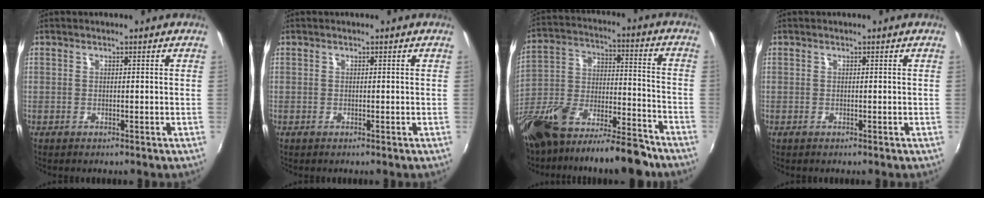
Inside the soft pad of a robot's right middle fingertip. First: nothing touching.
{"total": 0.0}
{"total": 17.9, "force": [-12.7, 6.5, 10.9], "torque": [-0.221, -0.006, -0.215]}
{"total": 0.0}